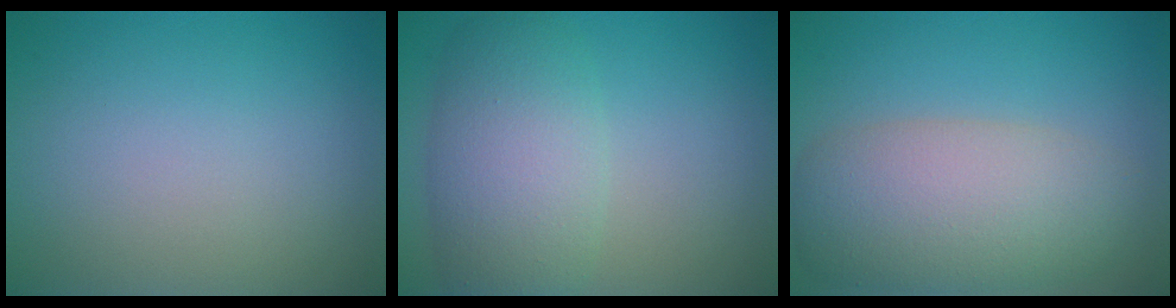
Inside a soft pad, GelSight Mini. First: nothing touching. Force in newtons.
{"total": 6.2, "press": 6.2, "slide": 0.5}
{"total": 7.5, "press": 7.5, "slide": 0.3}